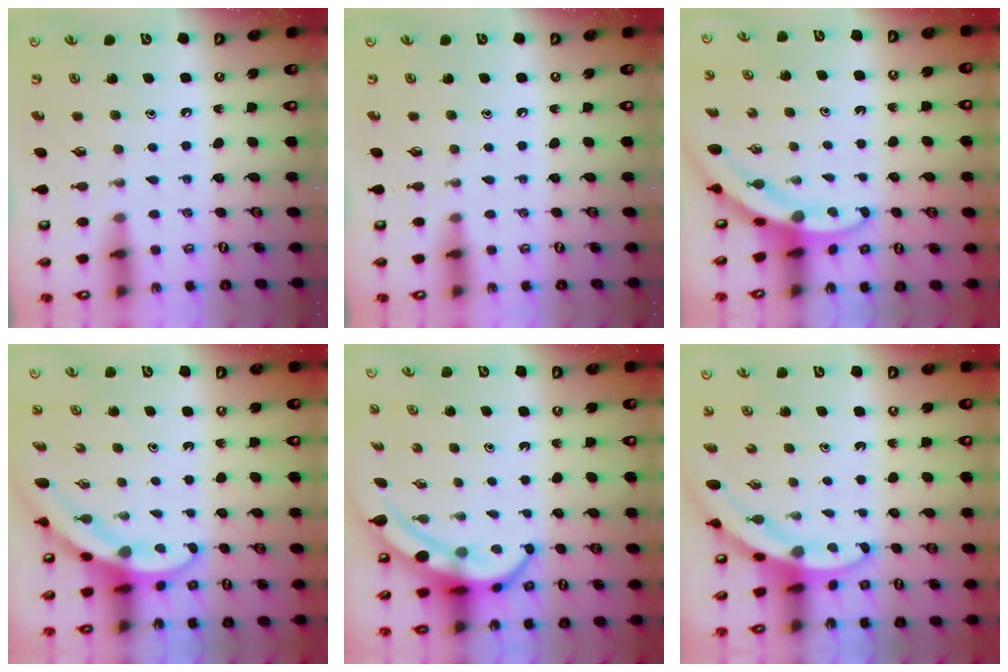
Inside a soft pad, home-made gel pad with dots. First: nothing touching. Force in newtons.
{"total": 0.0}
{"total": 3.3, "press": 3.3, "slide": 0.2}
{"total": 4.5, "press": 4.5, "slide": 0.3}
{"total": 6.1, "press": 6.1, "slide": 0.6}
{"total": 3.6, "press": 3.6, "slide": 0.1}